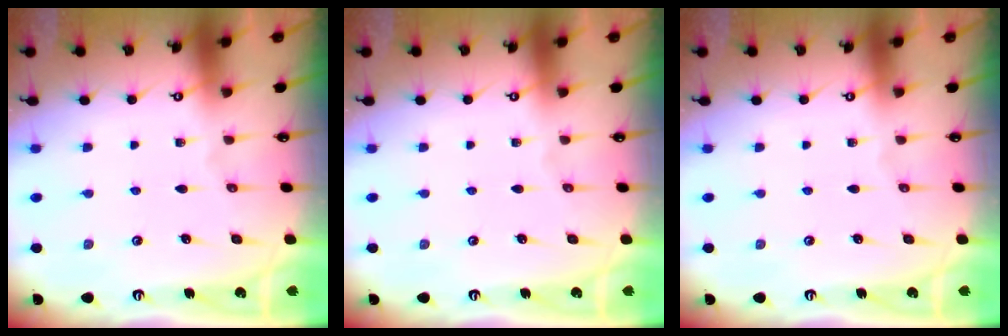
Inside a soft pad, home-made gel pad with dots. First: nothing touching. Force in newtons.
{"total": 0.0}
{"total": 0.0}